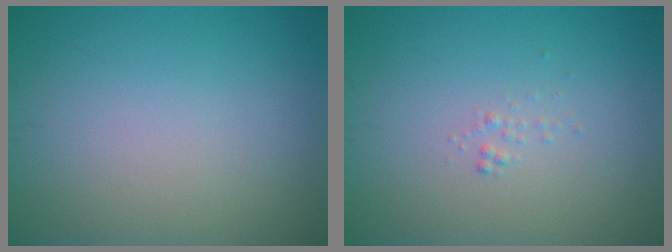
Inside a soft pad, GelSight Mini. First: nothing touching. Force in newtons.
{"total": 0.5, "press": 0.5, "slide": 0.0}